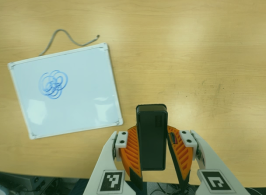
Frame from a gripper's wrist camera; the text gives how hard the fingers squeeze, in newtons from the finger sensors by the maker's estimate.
{"total": 6.1, "left": 5.4, "right": 6.7}